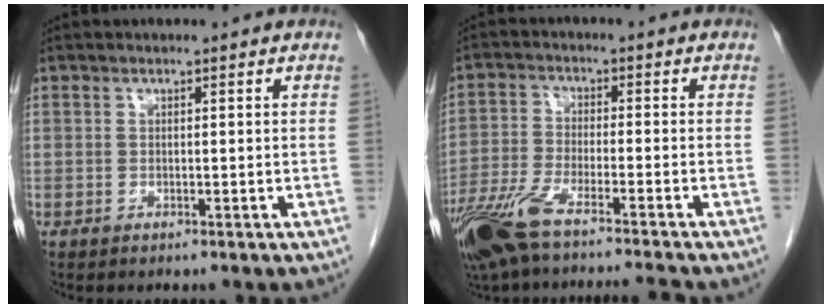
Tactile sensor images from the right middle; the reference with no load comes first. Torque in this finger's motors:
{"motor_torque": [1.18, -0.96, 0.17, 0.12]}